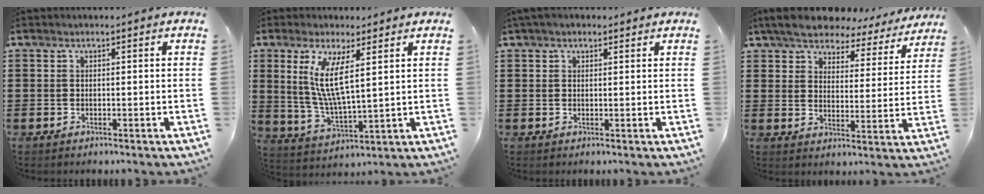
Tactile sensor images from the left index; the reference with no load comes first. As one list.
[{"total": 9.1, "force": [3.8, 1.9, 8.0], "torque": [-0.171, -0.008, 0.066]}, {"total": 1.6, "force": [1.2, 0.8, 0.8], "torque": [-0.019, 0.007, 0.022]}, {"total": 6.2, "force": [5.8, 1.3, 1.5], "torque": [-0.061, -0.030, 0.102]}]